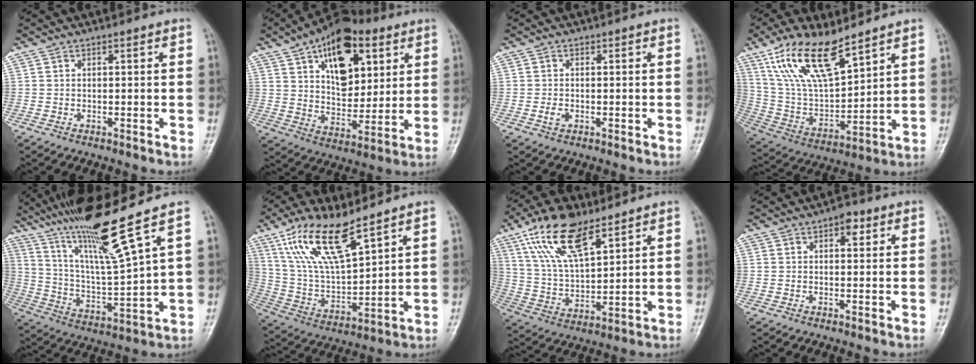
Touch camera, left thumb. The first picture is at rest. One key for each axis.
{"total": 17.8, "fx": 7.7, "fy": 10.3, "fz": 12.3, "tx": -0.142, "ty": -0.027, "tz": 0.126}
{"total": 1.7, "fx": -0.4, "fy": 1.3, "fz": 1.0, "tx": -0.013, "ty": 0.001, "tz": -0.009}
{"total": 17.1, "fx": 11.0, "fy": 6.0, "fz": 11.5, "tx": -0.200, "ty": -0.046, "tz": 0.227}
{"total": 16.9, "fx": 11.8, "fy": -0.4, "fz": 12.1, "tx": -0.208, "ty": -0.060, "tz": 0.221}
{"total": 16.2, "fx": 10.4, "fy": 5.2, "fz": 11.2, "tx": -0.200, "ty": -0.044, "tz": 0.216}
{"total": 14.6, "fx": 9.0, "fy": 5.9, "fz": 9.9, "tx": -0.172, "ty": -0.029, "tz": 0.177}
{"total": 3.0, "fx": 1.4, "fy": 1.7, "fz": 2.1, "tx": -0.016, "ty": 0.001, "tz": 0.014}